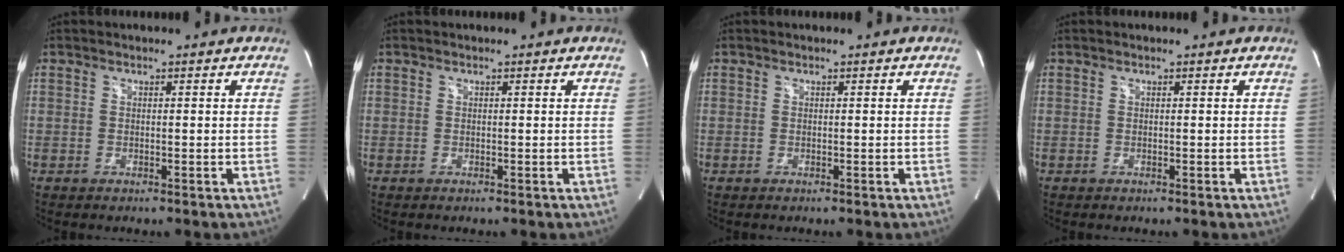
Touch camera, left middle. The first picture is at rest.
{"total": 0.0}
{"total": 0.0}
{"total": 0.0}